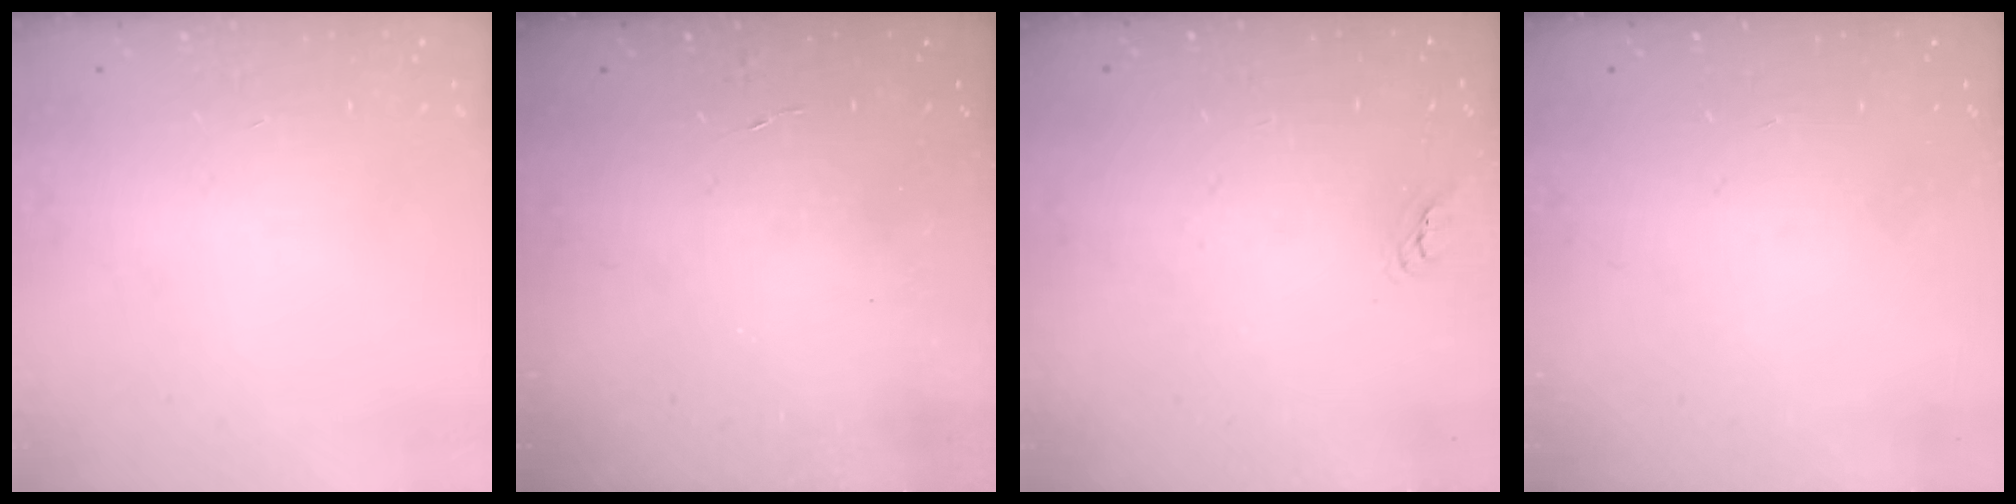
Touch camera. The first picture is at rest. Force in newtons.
{"total": 2.8, "press": 2.8, "slide": 0.3}
{"total": 2.2, "press": 2.2, "slide": 0.1}
{"total": 0.0}